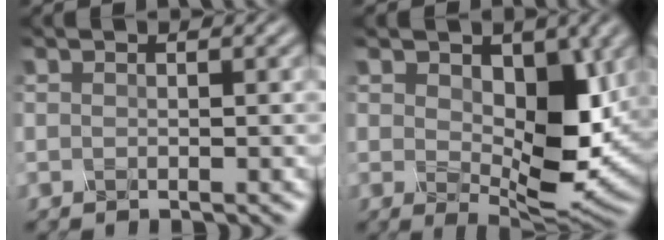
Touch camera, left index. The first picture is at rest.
{"total": 7.1, "force": [0.8, 3.7, 6.1], "torque": [-0.108, -0.011, 0.025]}